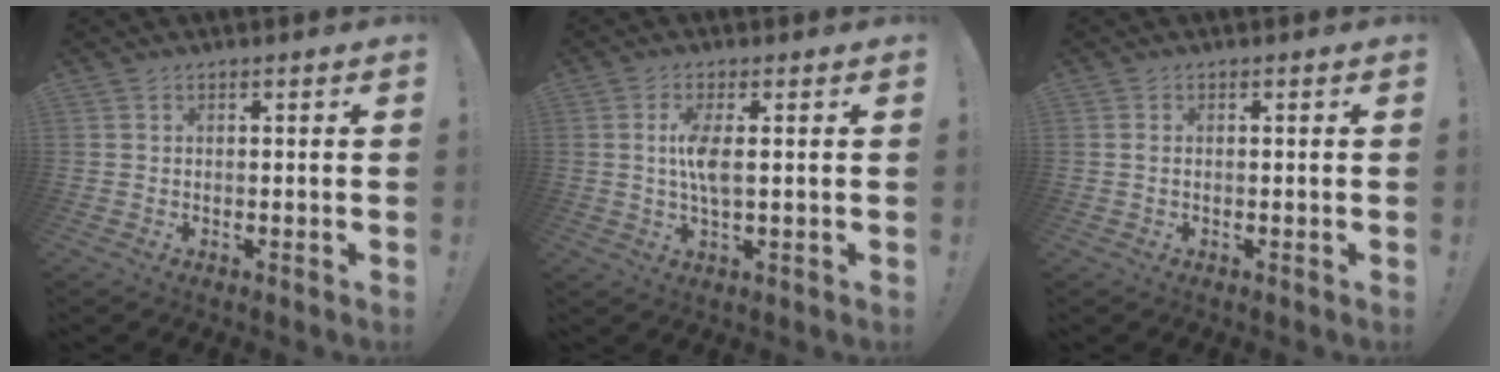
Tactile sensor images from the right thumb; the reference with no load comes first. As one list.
[{"total": 6.5, "force": [0.8, 1.9, 6.2], "torque": [-0.123, -0.007, 0.009]}, {"total": 0.6, "force": [0.1, 0.0, 0.6], "torque": [-0.019, 0.003, 0.004]}]